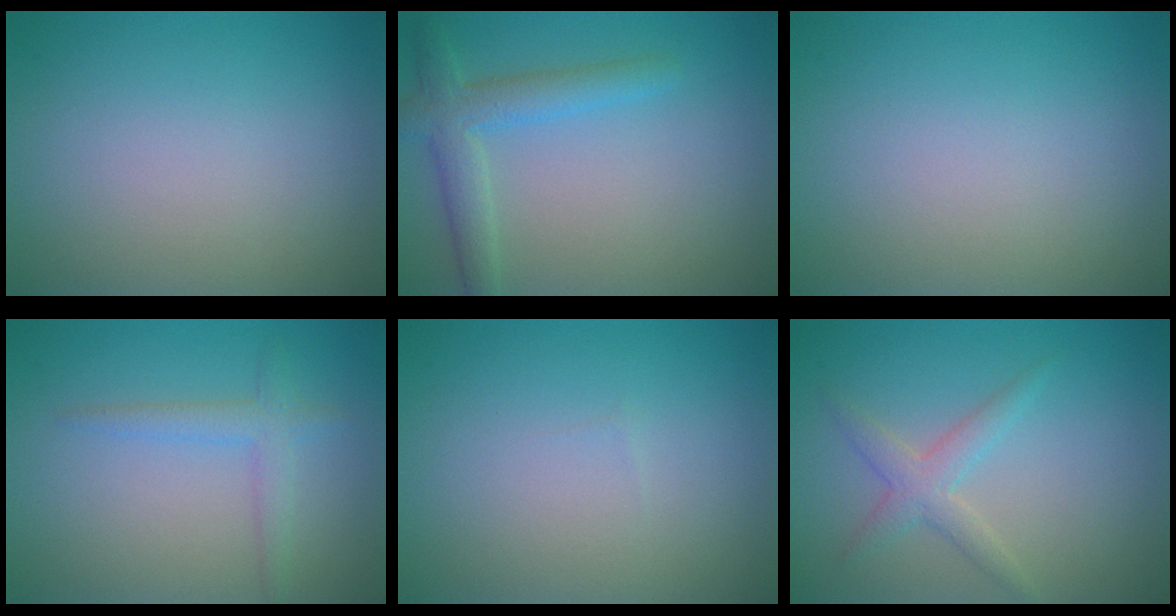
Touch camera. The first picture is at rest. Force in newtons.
{"total": 3.5, "press": 3.5, "slide": 0.2}
{"total": 0.0}
{"total": 2.1, "press": 2.1, "slide": 0.0}
{"total": 0.0}
{"total": 2.3, "press": 2.3, "slide": 0.0}